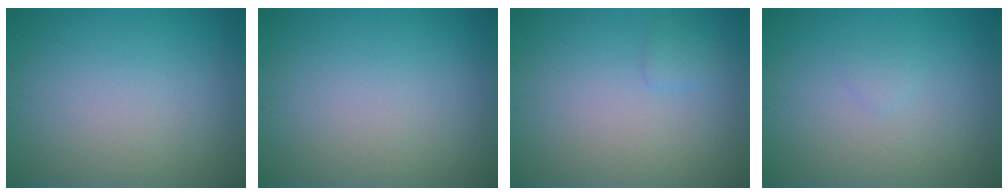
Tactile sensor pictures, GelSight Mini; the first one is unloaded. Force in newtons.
{"total": 0.0}
{"total": 0.8, "press": 0.8, "slide": 0.1}
{"total": 0.6, "press": 0.6, "slide": 0.1}